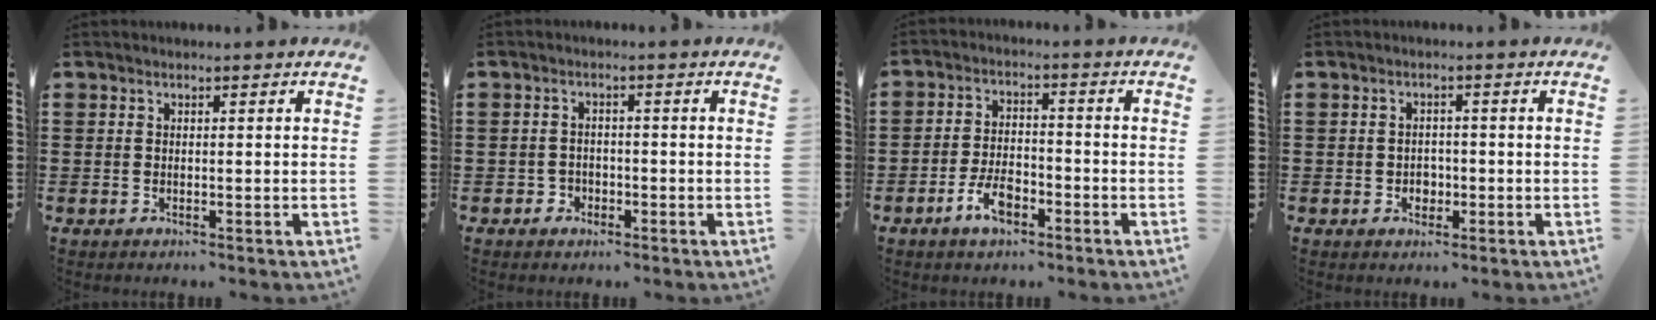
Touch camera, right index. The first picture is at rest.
{"total": 1.8, "force": [-1.2, 1.4, 0.1], "torque": [-0.008, 0.002, -0.027]}
{"total": 5.7, "force": [-3.2, 2.4, 4.0], "torque": [-0.093, 0.002, -0.065]}
{"total": 2.0, "force": [-0.7, 1.6, 0.8], "torque": [-0.022, -0.001, -0.015]}